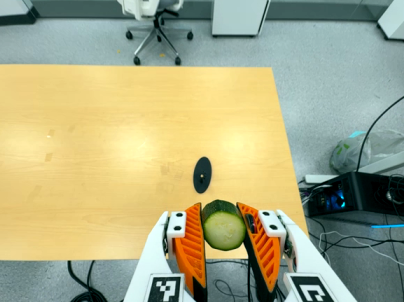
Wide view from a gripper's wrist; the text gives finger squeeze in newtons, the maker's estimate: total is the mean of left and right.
{"total": 11.7, "left": 11.8, "right": 11.6}